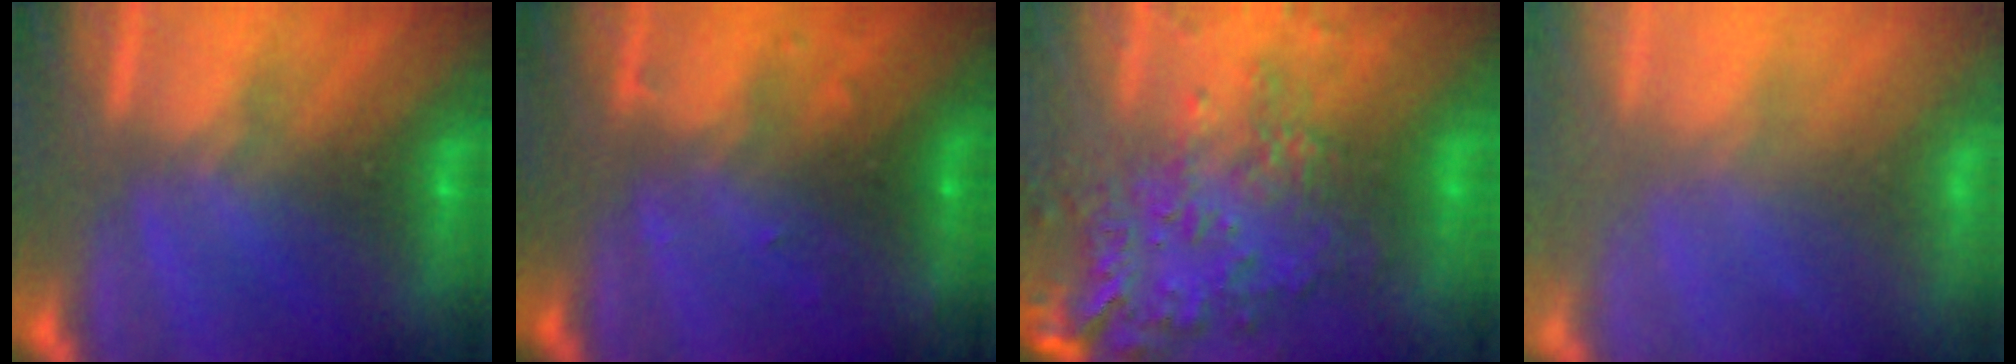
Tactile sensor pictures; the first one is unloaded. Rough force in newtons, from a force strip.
{"total": 2.9}
{"total": 6.4}
{"total": 7.5}